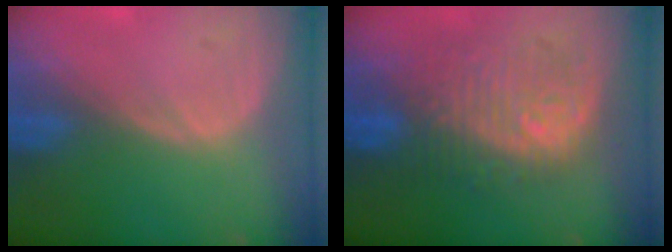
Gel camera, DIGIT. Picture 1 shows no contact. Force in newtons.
{"total": 10.1, "press": 9.9, "slide": 1.9}